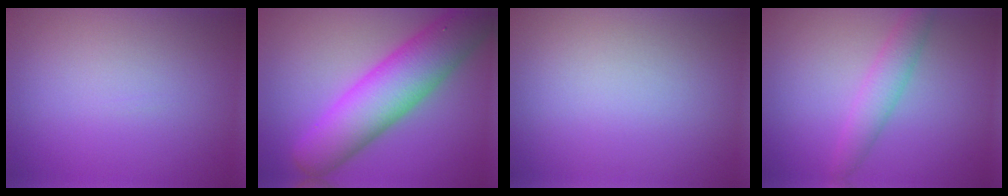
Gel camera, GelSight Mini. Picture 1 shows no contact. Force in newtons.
{"total": 9.5, "press": 9.5, "slide": 0.5}
{"total": 0.0}
{"total": 2.8, "press": 2.8, "slide": 0.2}